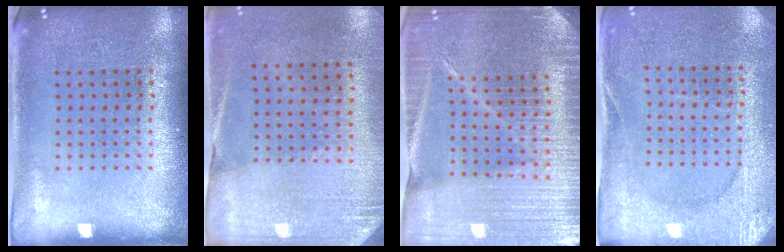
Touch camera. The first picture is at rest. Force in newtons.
{"total": 2.7, "press": 2.4, "slide": 1.2}
{"total": 4.9, "press": 4.5, "slide": 2.1}
{"total": 2.6, "press": 2.5, "slide": 0.4}